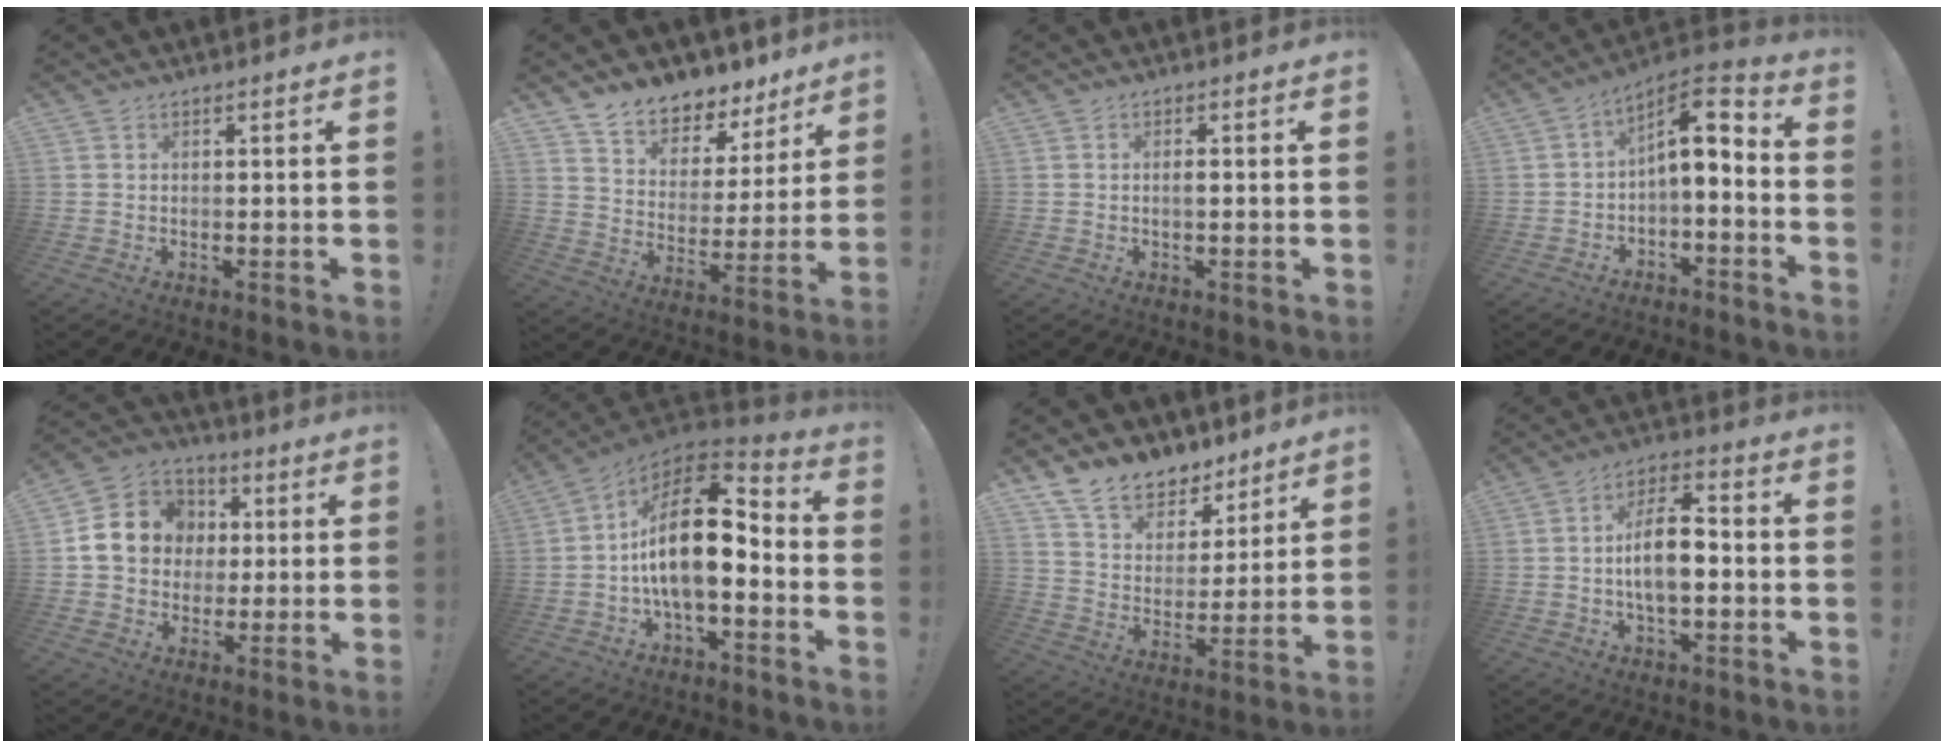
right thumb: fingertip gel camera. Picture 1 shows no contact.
{"total": 8.6, "force": [7.5, 4.0, 1.5], "torque": [-0.036, -0.071, 0.138]}
{"total": 1.4, "force": [-0.4, 0.3, 1.3], "torque": [-0.016, 0.000, -0.009]}
{"total": 8.2, "force": [0.2, 3.5, 7.4], "torque": [-0.099, -0.009, 0.003]}
{"total": 13.7, "force": [1.5, 12.3, 5.8], "torque": [-0.082, 0.013, 0.042]}
{"total": 18.7, "force": [-0.2, 8.9, 16.5], "torque": [-0.284, 0.008, -0.001]}
{"total": 12.5, "force": [10.0, 6.6, 3.7], "torque": [-0.083, -0.069, 0.190]}
{"total": 10.9, "force": [-1.8, 5.0, 9.5], "torque": [-0.165, 0.011, -0.033]}